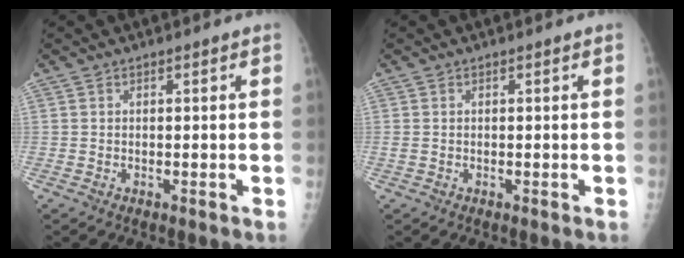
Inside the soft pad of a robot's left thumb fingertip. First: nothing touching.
{"total": 0.6, "force": [0.0, 0.4, 0.5], "torque": [-0.017, 0.003, 0.002]}